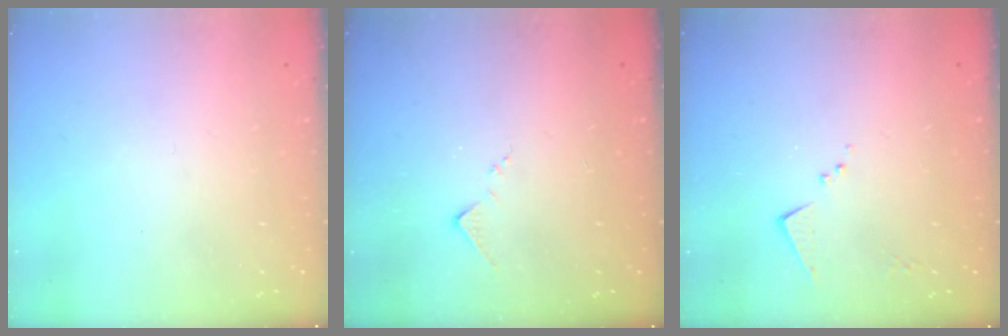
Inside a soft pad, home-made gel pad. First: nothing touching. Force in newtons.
{"total": 6.7, "press": 6.7, "slide": 0.8}
{"total": 4.3, "press": 4.3, "slide": 0.4}